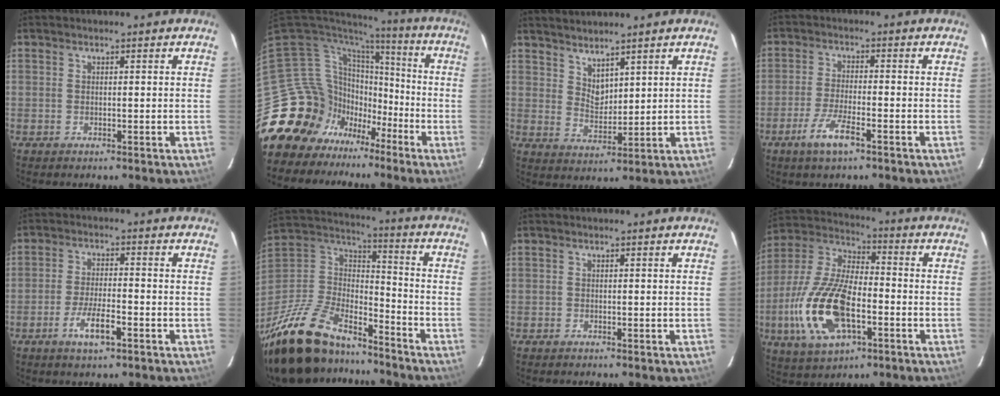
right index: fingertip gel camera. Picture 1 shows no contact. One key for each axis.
{"total": 18.0, "fx": -9.3, "fy": 15.1, "fz": 2.8, "tx": -0.093, "ty": 0.047, "tz": -0.154}
{"total": 5.7, "fx": 5.0, "fy": 1.6, "fz": 2.3, "tx": -0.034, "ty": -0.004, "tz": 0.096}
{"total": 6.3, "fx": -3.9, "fy": 1.2, "fz": 4.9, "tx": -0.111, "ty": -0.008, "tz": -0.075}
{"total": 6.3, "fx": -3.5, "fy": 1.4, "fz": 5.1, "tx": -0.107, "ty": -0.006, "tz": -0.063}
{"total": 28.0, "fx": -20.8, "fy": 11.4, "fz": 14.8, "tx": -0.308, "ty": -0.007, "tz": -0.347}
{"total": 0.5, "fx": -0.4, "fy": 0.3, "fz": 0.0, "tx": 0.001, "ty": 0.002, "tz": -0.009}
{"total": 19.5, "fx": -5.9, "fy": 8.9, "fz": 16.2, "tx": -0.355, "ty": -0.009, "tz": -0.109}